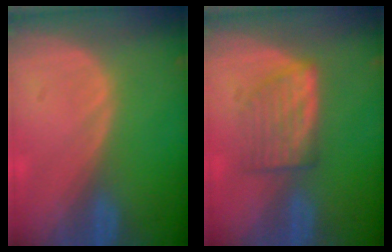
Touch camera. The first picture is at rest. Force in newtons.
{"total": 5.1, "press": 5.1, "slide": 0.6}